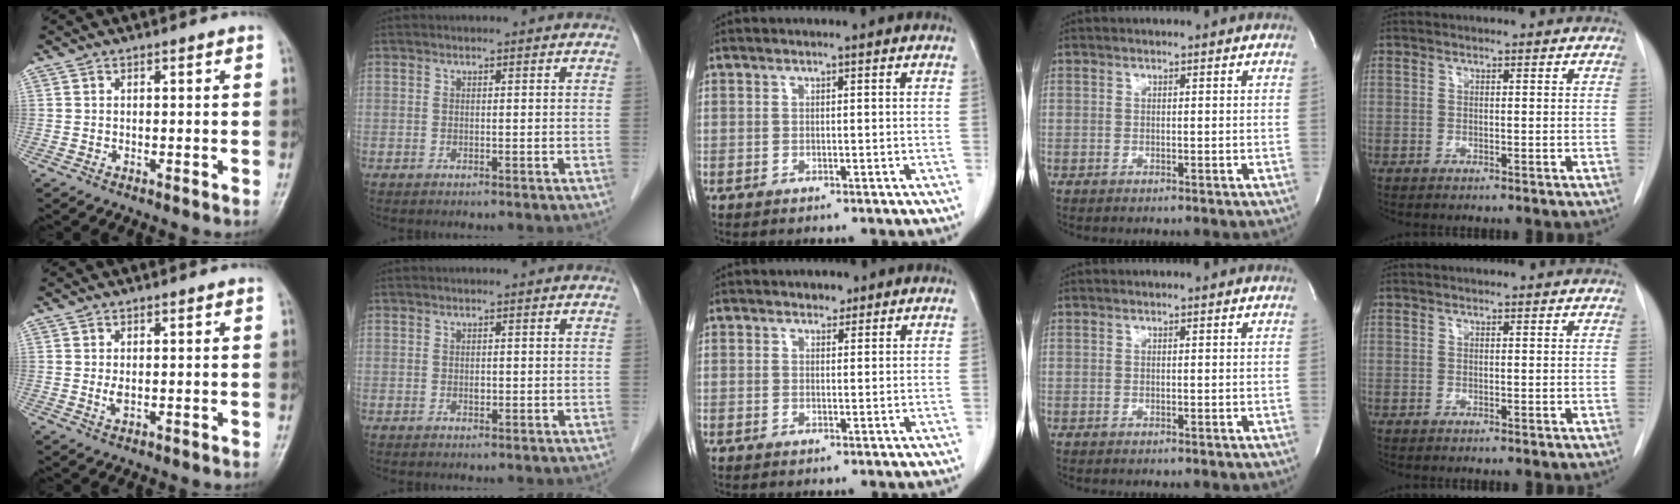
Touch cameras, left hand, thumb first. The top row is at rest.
{"thumb": {"total": 1.6, "force": [0.2, 0.8, 1.3], "torque": [-0.024, -0.005, 0.004]}, "index": {"total": 0.5, "force": [-0.1, 0.4, 0.4], "torque": [-0.006, 0.000, -0.003]}, "middle": {"total": 1.6, "force": [1.1, 1.0, 0.4], "torque": [-0.007, -0.001, 0.015]}}